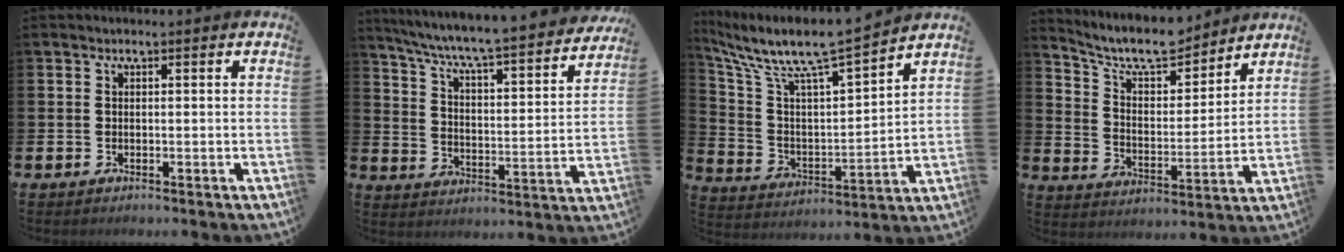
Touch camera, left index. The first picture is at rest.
{"total": 6.5, "force": [6.0, 0.4, 2.6], "torque": [-0.080, -0.055, 0.096]}
{"total": 9.0, "force": [8.0, 0.8, 4.1], "torque": [-0.119, -0.059, 0.130]}
{"total": 8.9, "force": [8.2, 2.1, 2.9], "torque": [-0.079, -0.055, 0.143]}